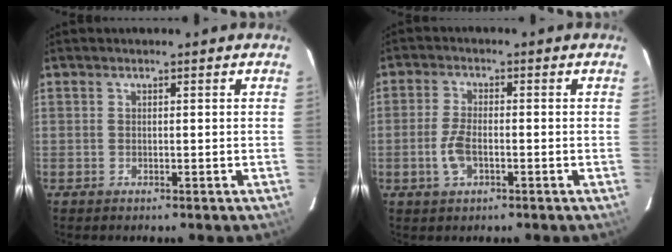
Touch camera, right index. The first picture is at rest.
{"total": 5.0, "force": [-1.6, 2.4, 4.1], "torque": [-0.093, 0.000, -0.031]}